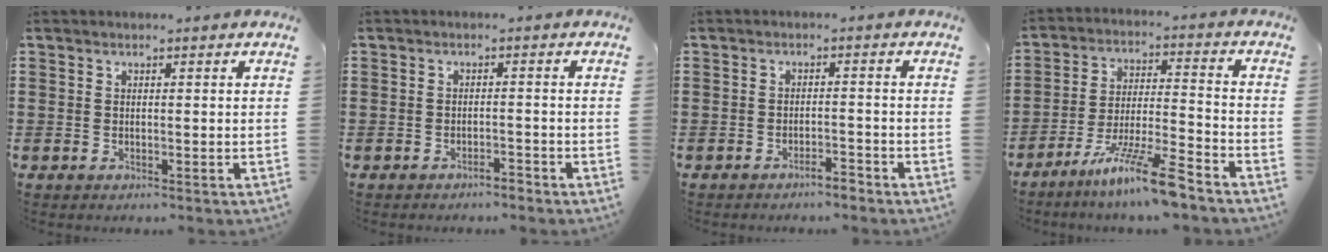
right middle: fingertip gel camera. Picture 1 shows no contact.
{"total": 1.7, "force": [-1.7, 0.2, 0.3], "torque": [-0.012, 0.003, -0.034]}
{"total": 2.1, "force": [-2.1, 0.2, 0.6], "torque": [-0.015, 0.003, -0.041]}
{"total": 11.2, "force": [-8.4, 0.6, 7.3], "torque": [-0.133, 0.009, -0.160]}